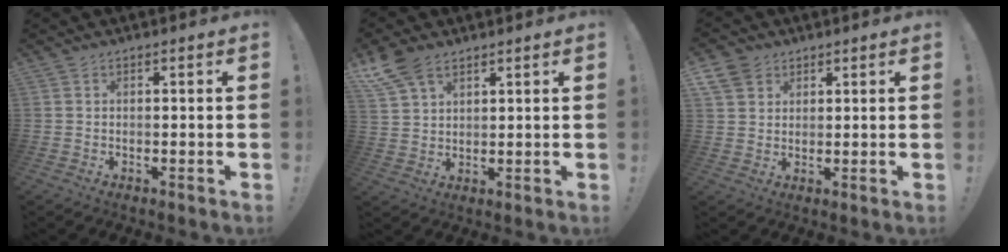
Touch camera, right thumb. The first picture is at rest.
{"total": 8.7, "force": [5.9, 4.7, 4.4], "torque": [-0.090, -0.023, 0.115]}
{"total": 6.7, "force": [4.0, 4.9, 2.1], "torque": [-0.033, -0.019, 0.080]}